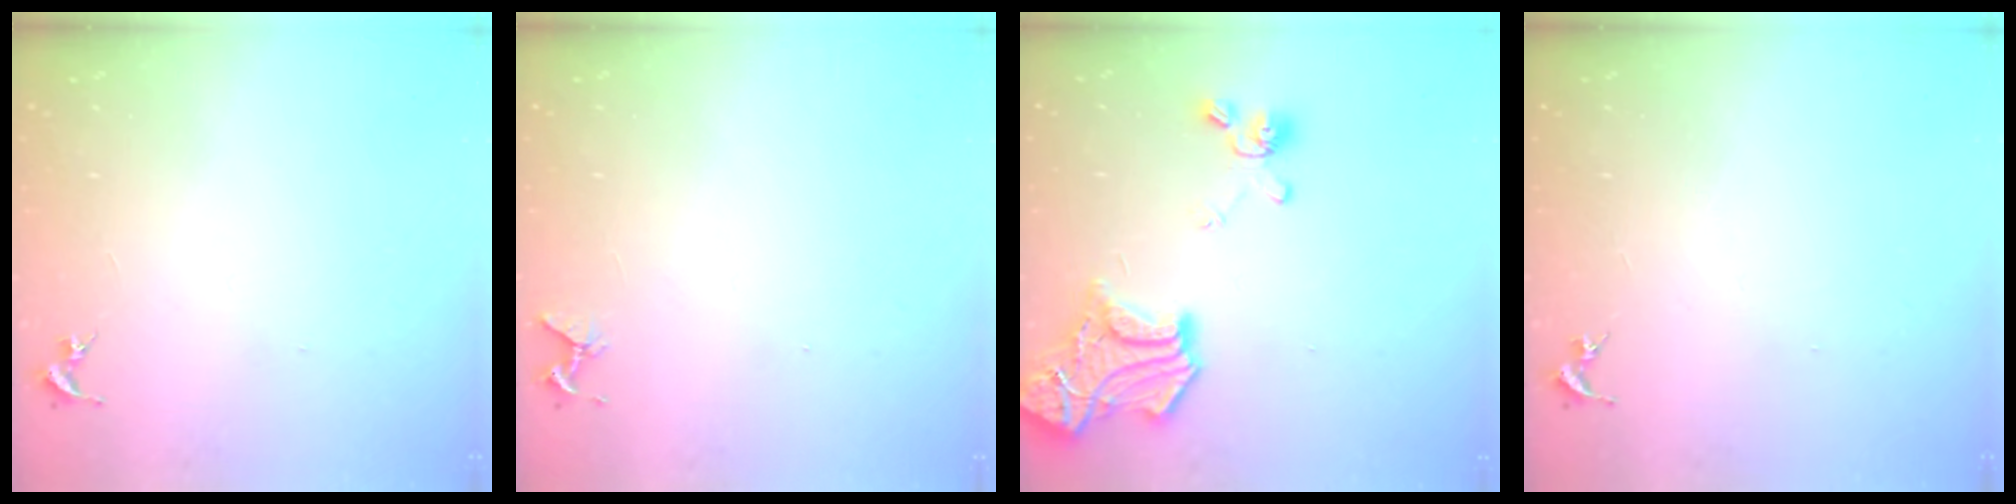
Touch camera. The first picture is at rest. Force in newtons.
{"total": 4.2, "press": 4.2, "slide": 0.4}
{"total": 19.7, "press": 19.6, "slide": 1.9}
{"total": 0.0}